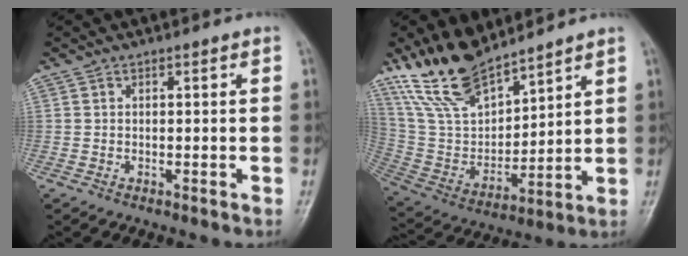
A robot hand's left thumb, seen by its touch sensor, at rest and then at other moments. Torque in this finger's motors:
{"motor_torque": [0.29, 0.14, 1.35, -1.42, 0.13]}